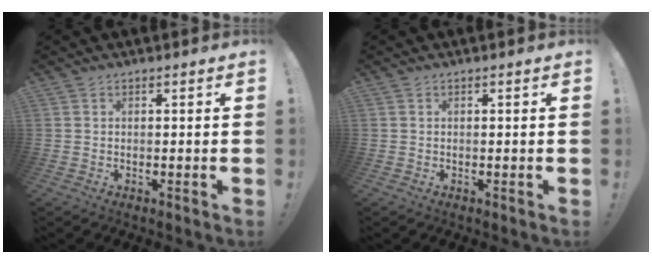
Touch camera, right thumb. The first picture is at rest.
{"total": 0.0}